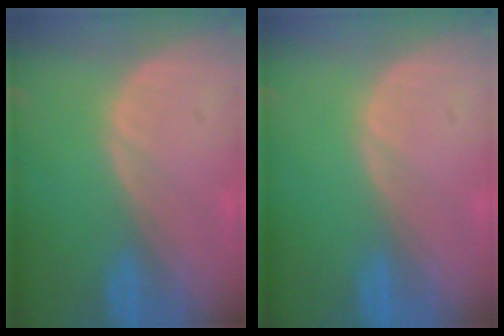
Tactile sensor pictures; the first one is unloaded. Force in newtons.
{"total": 0.0}